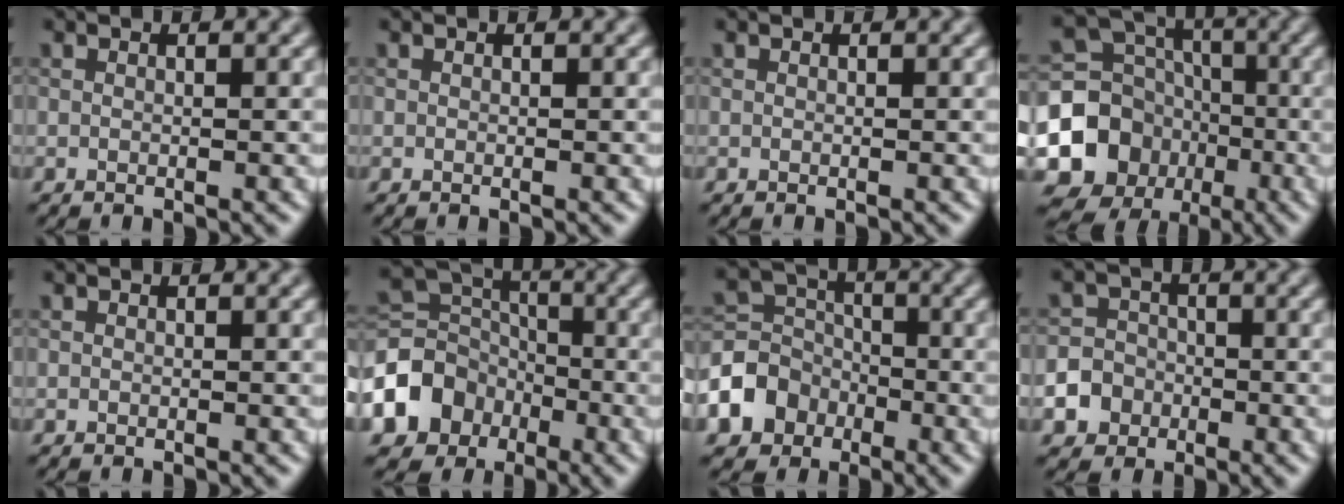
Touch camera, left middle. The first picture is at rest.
{"total": 0.0}
{"total": 0.0}
{"total": 9.2, "force": [-2.6, 8.0, 3.6], "torque": [-0.084, -0.010, -0.051]}
{"total": 0.0}
{"total": 7.6, "force": [-3.5, 5.9, 3.2], "torque": [-0.070, 0.001, -0.080]}
{"total": 6.0, "force": [-2.7, 4.9, 2.1], "torque": [-0.036, 0.006, -0.072]}
{"total": 6.9, "force": [-3.4, 5.8, 1.1], "torque": [-0.019, -0.009, -0.079]}